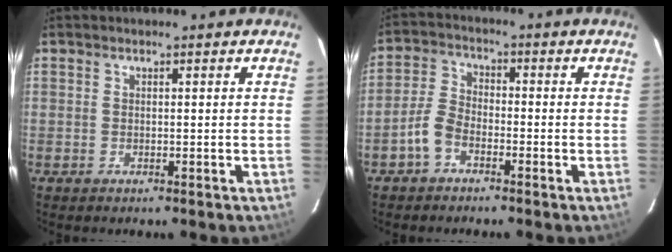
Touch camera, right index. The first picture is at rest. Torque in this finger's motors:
{"motor_torque": [0.56, -0.23, 0.05, 0.03]}